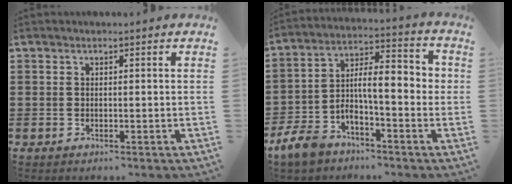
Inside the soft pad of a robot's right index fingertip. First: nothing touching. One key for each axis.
{"total": 7.2, "fx": -2.5, "fy": 2.9, "fz": 6.1, "tx": -0.126, "ty": -0.008, "tz": -0.052}